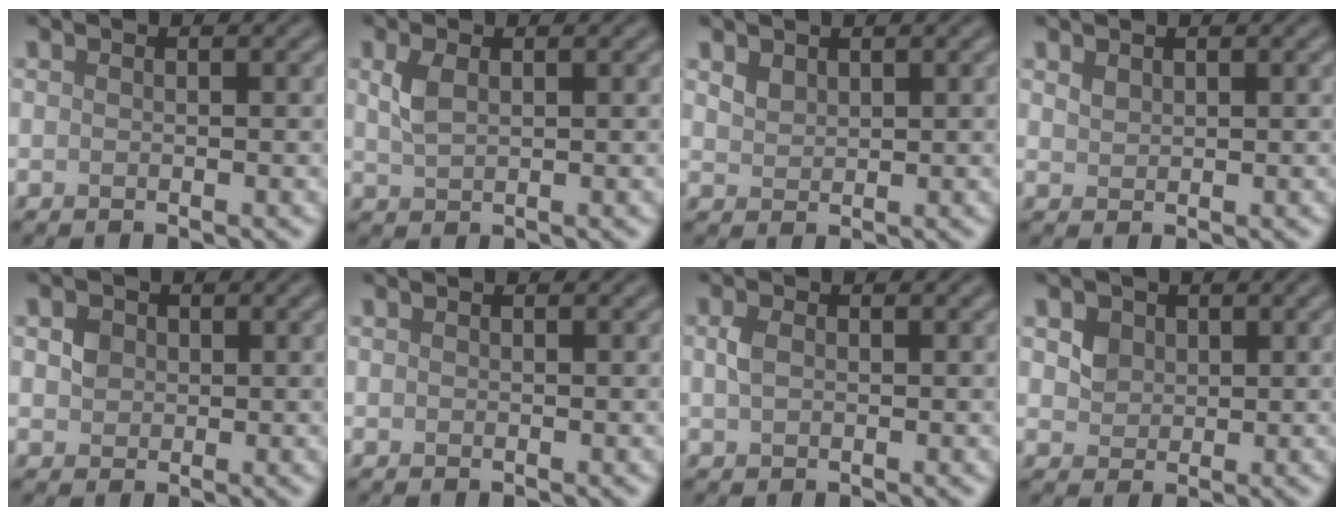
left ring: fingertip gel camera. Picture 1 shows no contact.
{"total": 2.0, "force": [0.8, 1.0, 1.5], "torque": [-0.039, 0.001, 0.018]}
{"total": 1.3, "force": [1.0, 0.7, 0.4], "torque": [-0.012, 0.000, 0.024]}
{"total": 0.9, "force": [0.8, 0.5, 0.3], "torque": [-0.010, 0.002, 0.019]}
{"total": 1.6, "force": [0.3, 1.4, 0.6], "torque": [-0.010, 0.000, 0.006]}
{"total": 0.0}
{"total": 1.4, "force": [0.2, 1.0, 0.9], "torque": [-0.021, 0.003, 0.003]}
{"total": 3.2, "force": [1.6, 2.4, 1.4], "torque": [-0.041, 0.004, 0.036]}